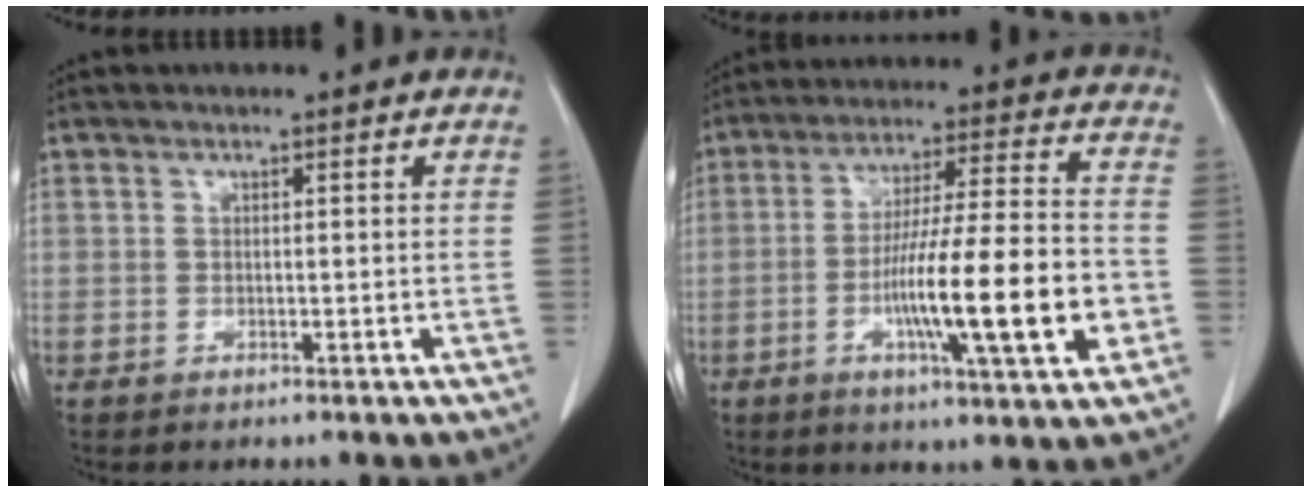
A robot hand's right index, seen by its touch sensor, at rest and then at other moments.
{"total": 17.1, "force": [-4.4, 0.9, 16.5], "torque": [-0.274, -0.006, -0.070]}